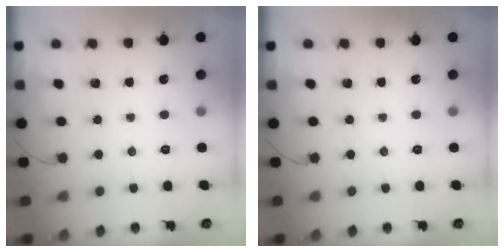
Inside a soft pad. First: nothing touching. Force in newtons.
{"total": 0.0}